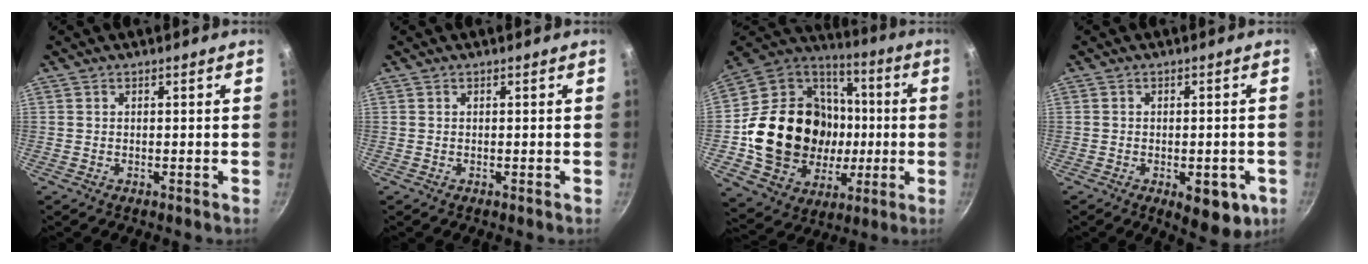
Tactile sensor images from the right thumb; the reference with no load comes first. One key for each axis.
{"total": 0.0}
{"total": 27.5, "fx": -1.3, "fy": 22.5, "fz": 15.8, "tx": -0.258, "ty": 0.030, "tz": -0.003}
{"total": 8.8, "fx": -3.2, "fy": 4.2, "fz": 7.0, "tx": -0.053, "ty": 0.011, "tz": -0.033}